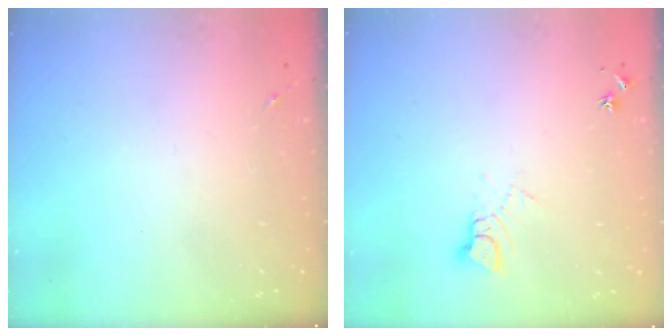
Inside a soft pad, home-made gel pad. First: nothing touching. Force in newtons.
{"total": 5.4, "press": 5.4, "slide": 0.5}